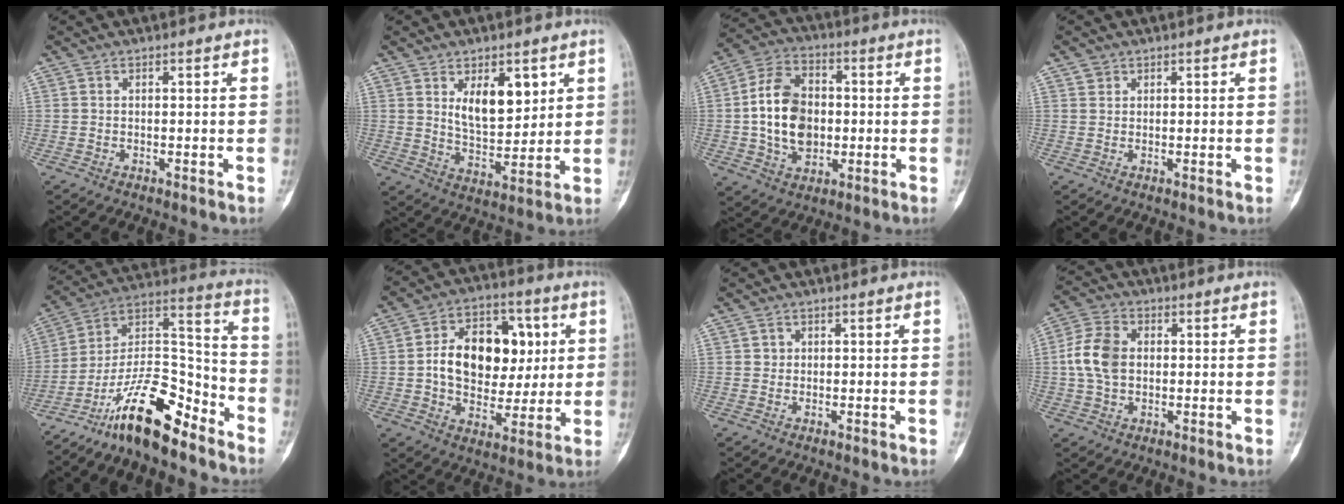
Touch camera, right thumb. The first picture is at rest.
{"total": 10.2, "force": [4.1, 5.4, 7.7], "torque": [-0.091, -0.034, 0.075]}
{"total": 14.1, "force": [-0.4, 10.0, 9.9], "torque": [-0.157, 0.017, -0.007]}
{"total": 1.3, "force": [0.7, 1.0, 0.1], "torque": [0.012, -0.002, 0.009]}
{"total": 18.0, "force": [-12.8, 5.9, 11.1], "torque": [-0.171, 0.110, -0.227]}
{"total": 17.5, "force": [2.3, 12.2, 12.3], "torque": [-0.149, 0.015, 0.035]}
{"total": 1.1, "force": [0.2, 1.1, 0.2], "torque": [0.005, 0.002, 0.003]}
{"total": 8.6, "force": [0.4, 6.1, 6.0], "torque": [-0.118, 0.014, 0.004]}